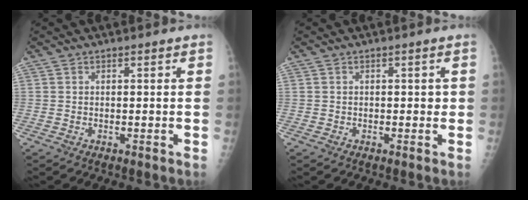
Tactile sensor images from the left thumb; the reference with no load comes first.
{"total": 0.9, "force": [0.0, 0.7, 0.5], "torque": [0.003, 0.003, -0.002]}